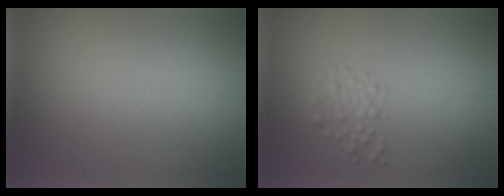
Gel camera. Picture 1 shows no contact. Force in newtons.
{"total": 1.8, "press": 1.8, "slide": 0.1}